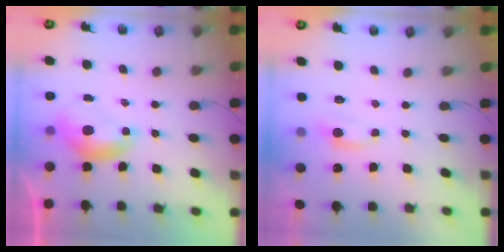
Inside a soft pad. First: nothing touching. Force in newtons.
{"total": 0.7, "press": 0.5, "slide": 0.5}